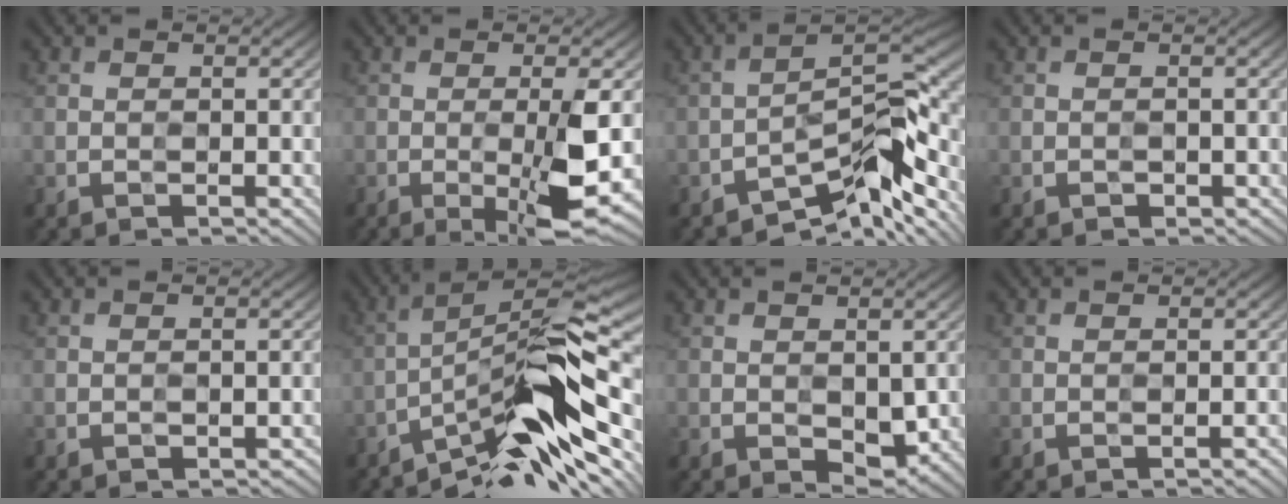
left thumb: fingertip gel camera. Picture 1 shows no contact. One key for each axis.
{"total": 6.9, "fx": -2.1, "fy": 1.0, "fz": 6.5, "tx": -0.093, "ty": 0.006, "tz": -0.025}
{"total": 8.4, "fx": -6.8, "fy": 1.8, "fz": 4.6, "tx": -0.055, "ty": 0.019, "tz": -0.122}
{"total": 0.9, "fx": -0.6, "fy": 0.7, "fz": 0.2, "tx": 0.000, "ty": 0.002, "tz": -0.007}
{"total": 1.8, "fx": -1.4, "fy": 0.8, "fz": 0.7, "tx": -0.001, "ty": 0.001, "tz": -0.015}
{"total": 12.1, "fx": -7.7, "fy": 2.8, "fz": 8.9, "tx": -0.147, "ty": 0.014, "tz": -0.138}
{"total": 2.4, "fx": -0.4, "fy": 1.7, "fz": 1.6, "tx": -0.027, "ty": -0.001, "tz": -0.002}
{"total": 0.8, "fx": -0.8, "fy": -0.2, "fz": 0.1, "tx": 0.004, "ty": 0.006, "tz": -0.011}